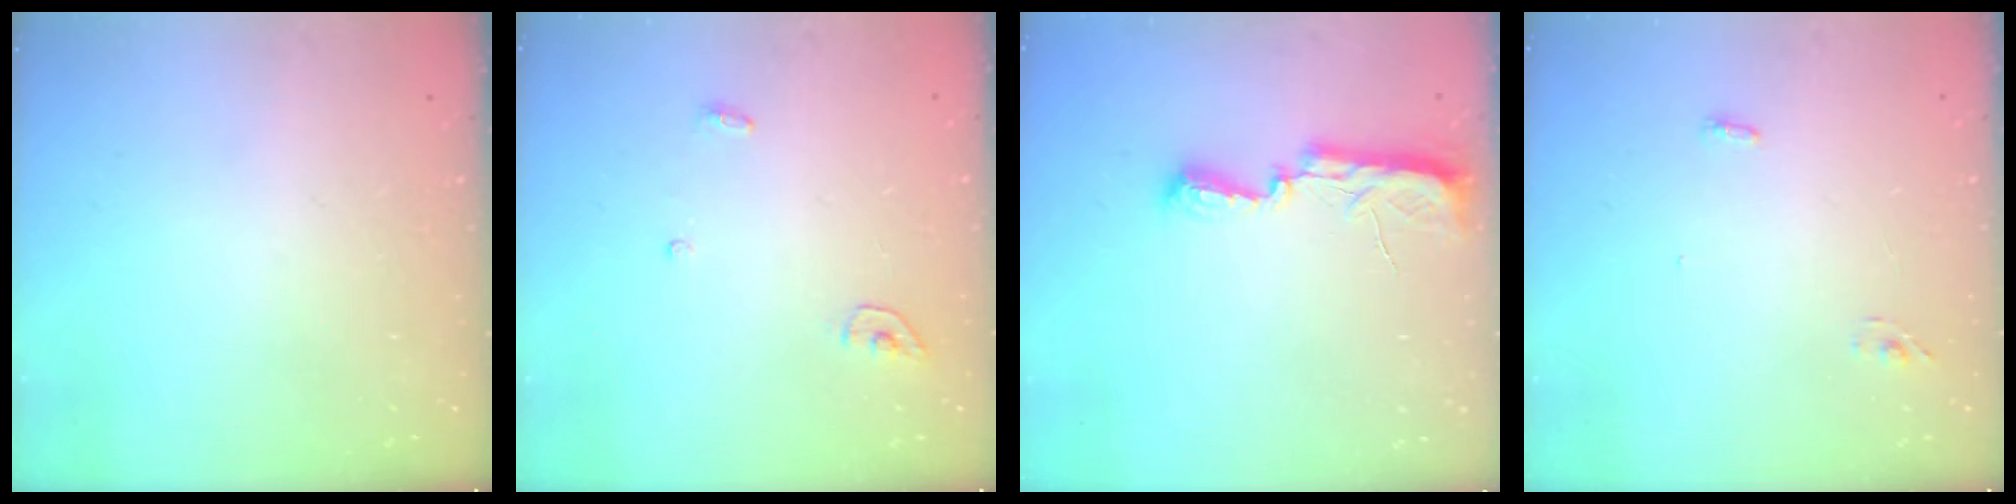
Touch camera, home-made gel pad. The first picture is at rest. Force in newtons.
{"total": 3.4, "press": 3.4, "slide": 0.3}
{"total": 8.1, "press": 8.1, "slide": 1.0}
{"total": 3.2, "press": 2.9, "slide": 1.5}